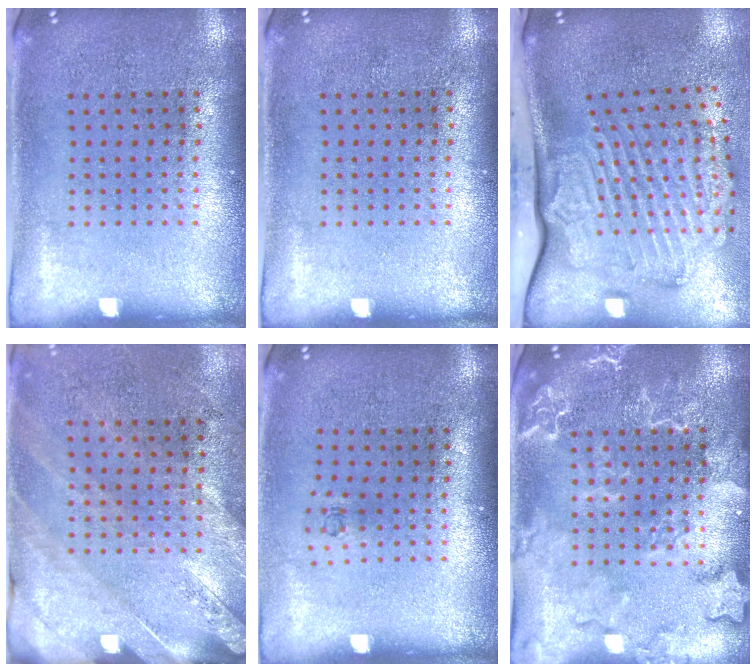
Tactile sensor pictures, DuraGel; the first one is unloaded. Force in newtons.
{"total": 0.0}
{"total": 3.6, "press": 2.4, "slide": 2.6}
{"total": 2.4, "press": 2.0, "slide": 1.3}
{"total": 0.6, "press": 0.2, "slide": 0.5}
{"total": 2.5, "press": 2.4, "slide": 0.4}